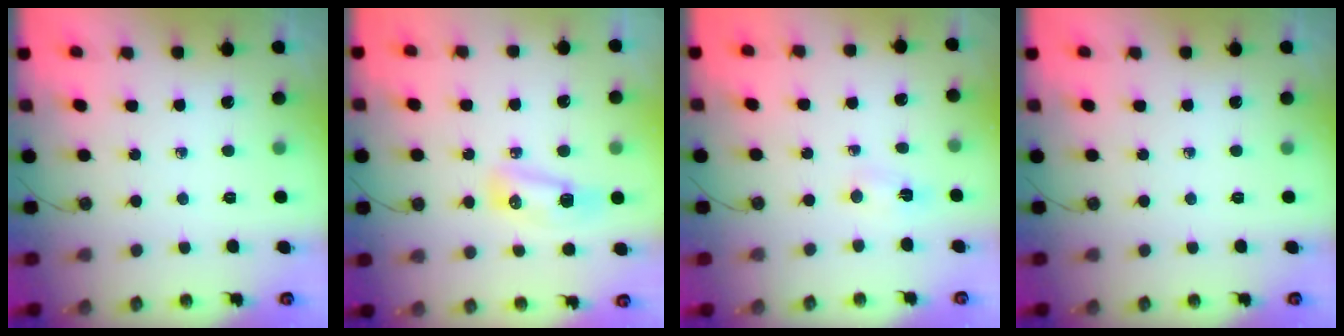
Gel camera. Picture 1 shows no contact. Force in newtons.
{"total": 9.0, "press": 8.3, "slide": 3.4}
{"total": 2.1, "press": 1.8, "slide": 1.0}
{"total": 0.0}